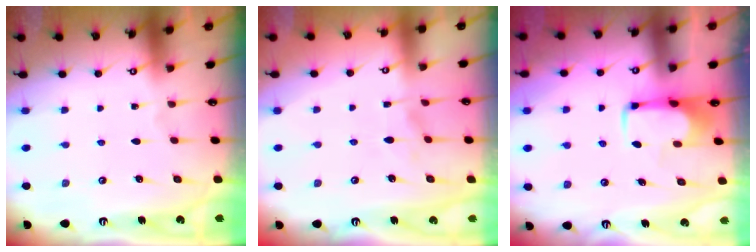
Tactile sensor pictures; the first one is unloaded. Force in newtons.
{"total": 2.0, "press": 1.9, "slide": 0.8}
{"total": 2.0, "press": 2.0, "slide": 0.4}